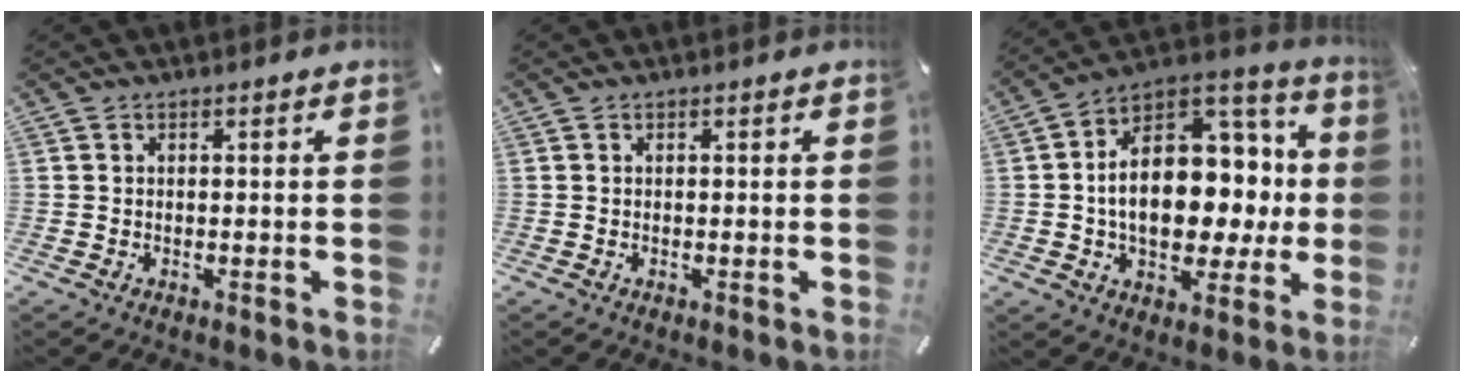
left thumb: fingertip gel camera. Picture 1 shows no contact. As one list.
[{"total": 0.0}, {"total": 19.4, "force": [-0.6, 13.5, 13.9], "torque": [-0.216, -0.005, -0.002]}]